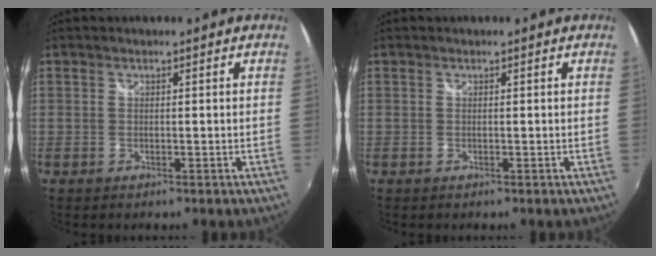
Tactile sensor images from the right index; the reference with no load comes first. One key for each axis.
{"total": 0.0}